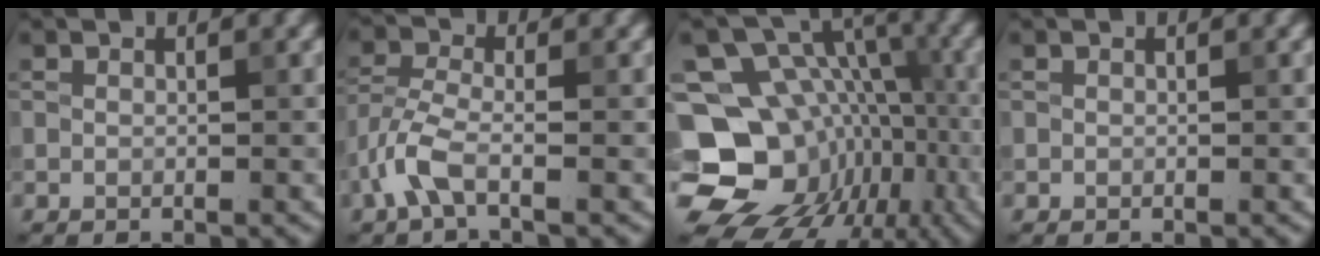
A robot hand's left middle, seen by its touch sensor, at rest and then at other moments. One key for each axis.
{"total": 3.6, "fx": -1.9, "fy": 1.2, "fz": 2.7, "tx": -0.068, "ty": 0.003, "tz": -0.053}
{"total": 16.4, "fx": -5.5, "fy": 13.7, "fz": 6.9, "tx": -0.117, "ty": -0.006, "tz": -0.086}
{"total": 0.0}